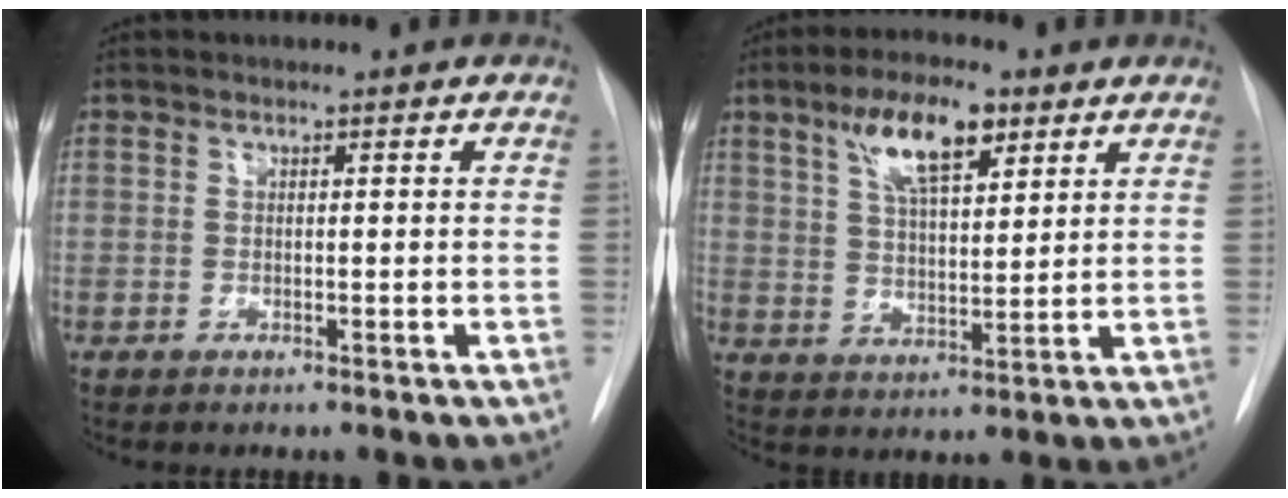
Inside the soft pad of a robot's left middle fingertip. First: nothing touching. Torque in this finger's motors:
{"motor_torque": [1.31, -0.83, 0.45, 0.20]}